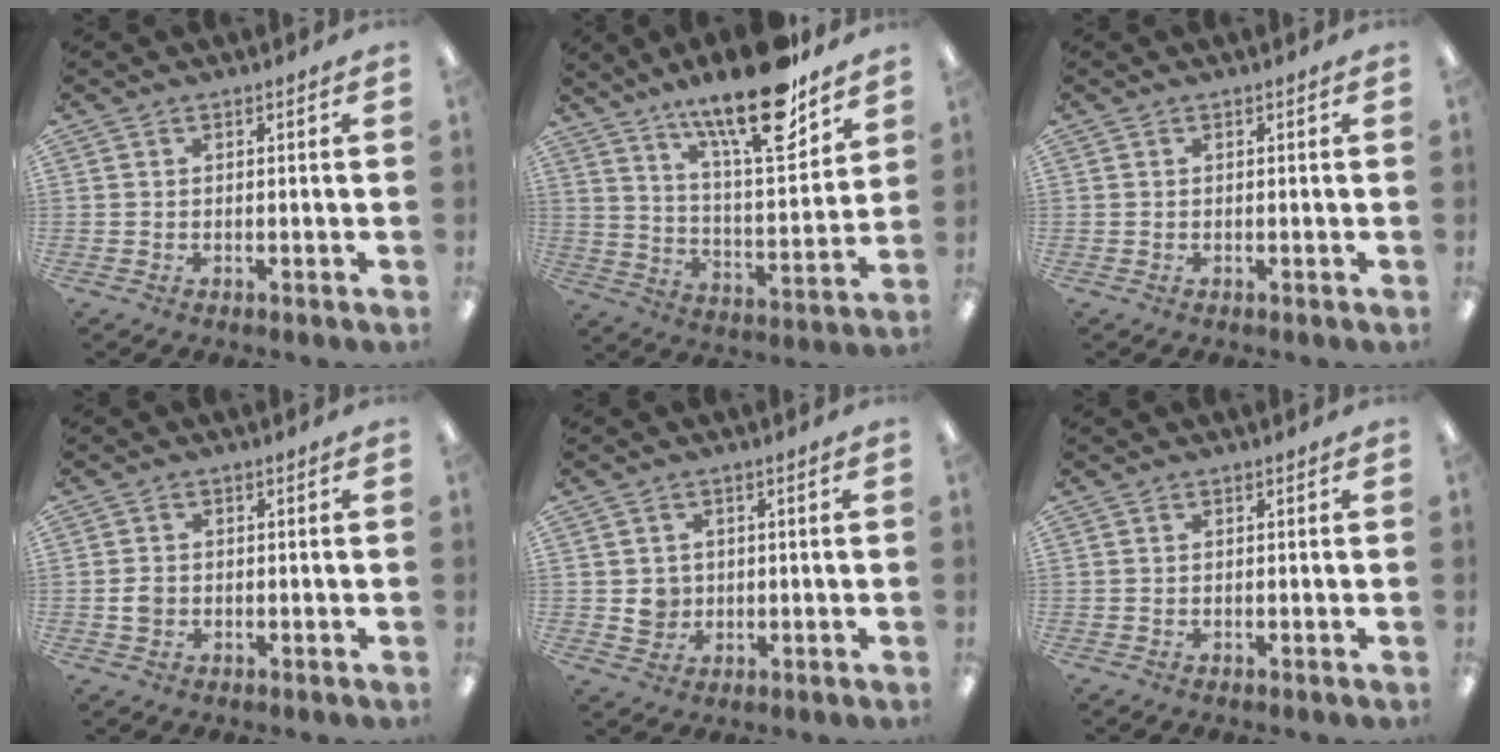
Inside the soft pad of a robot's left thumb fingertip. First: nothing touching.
{"total": 21.3, "force": [15.5, 5.6, 13.6], "torque": [-0.213, -0.098, 0.251]}
{"total": 0.0}
{"total": 2.1, "force": [-0.2, 1.8, 1.1], "torque": [-0.021, 0.004, -0.005]}
{"total": 3.8, "force": [0.6, 3.7, 0.8], "torque": [-0.006, 0.001, 0.010]}
{"total": 0.0}